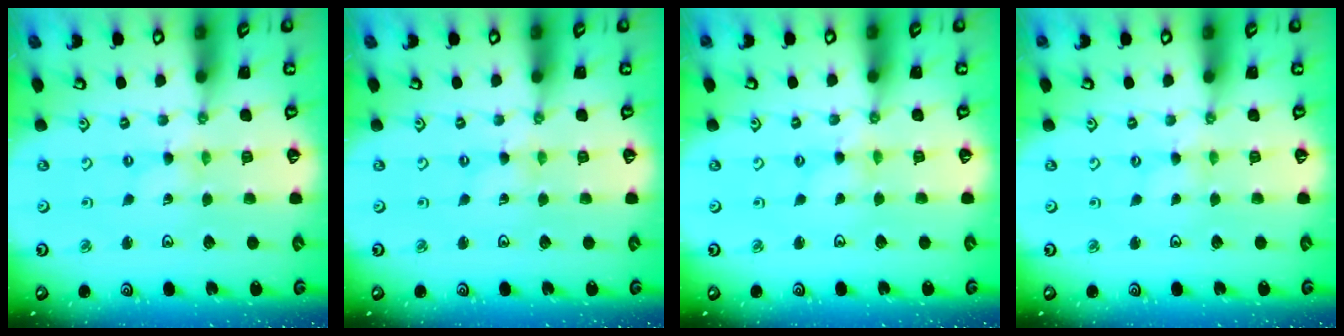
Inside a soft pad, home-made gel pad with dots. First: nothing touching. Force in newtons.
{"total": 0.0}
{"total": 0.6, "press": 0.6, "slide": 0.2}
{"total": 0.9, "press": 0.9, "slide": 0.1}